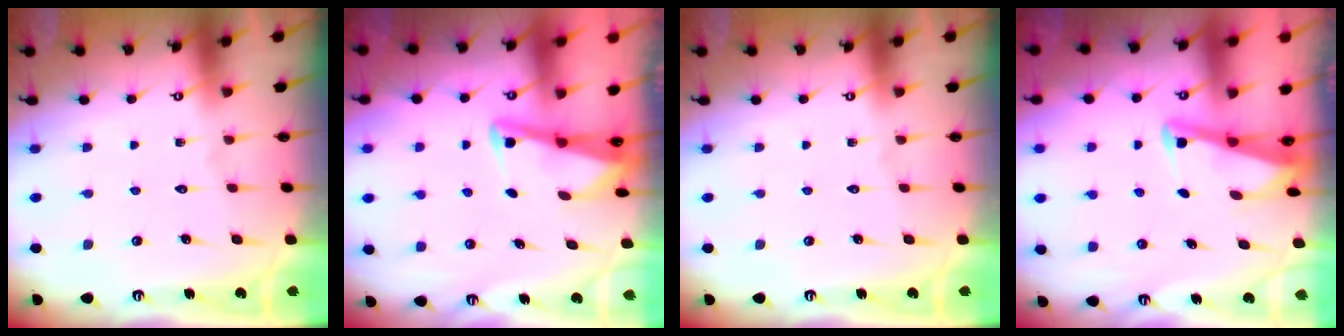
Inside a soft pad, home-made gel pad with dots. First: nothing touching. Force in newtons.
{"total": 2.9, "press": 2.8, "slide": 0.4}
{"total": 0.0}
{"total": 2.8, "press": 2.8, "slide": 0.3}